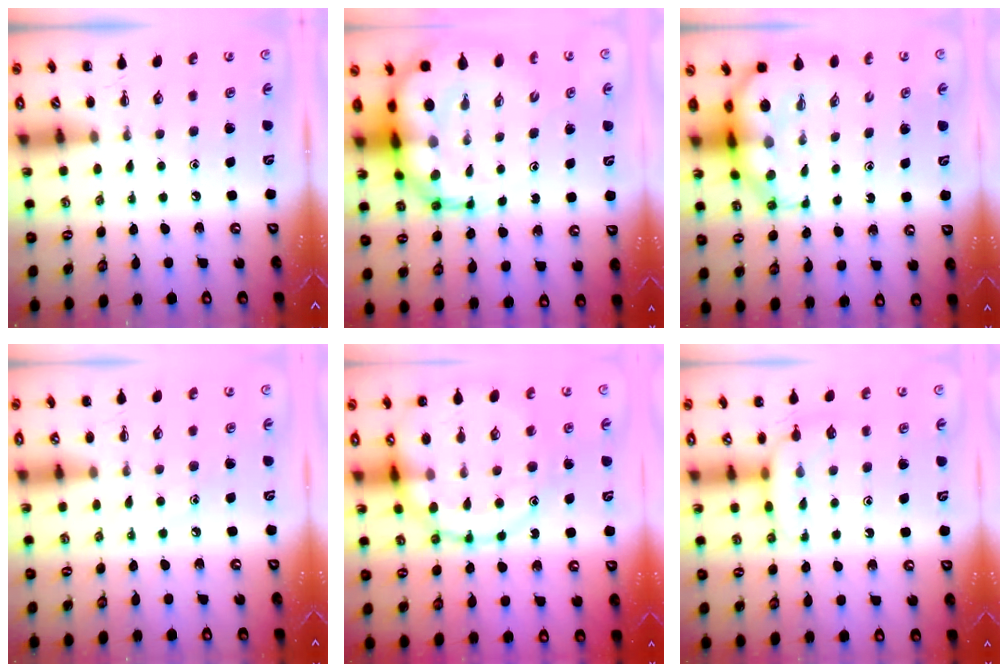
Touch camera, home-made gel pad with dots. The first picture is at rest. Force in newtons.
{"total": 15.9, "press": 15.3, "slide": 4.4}
{"total": 8.4, "press": 8.1, "slide": 2.2}
{"total": 6.5, "press": 6.4, "slide": 1.2}
{"total": 18.7, "press": 18.6, "slide": 1.5}
{"total": 7.8, "press": 7.7, "slide": 1.2}